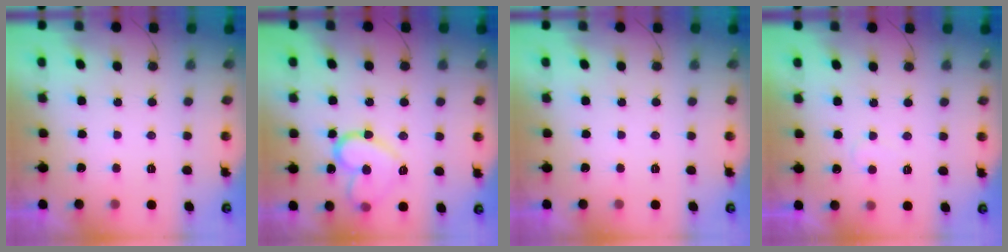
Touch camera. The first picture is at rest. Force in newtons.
{"total": 14.1, "press": 14.1, "slide": 1.3}
{"total": 0.0}
{"total": 5.3, "press": 5.3, "slide": 0.3}